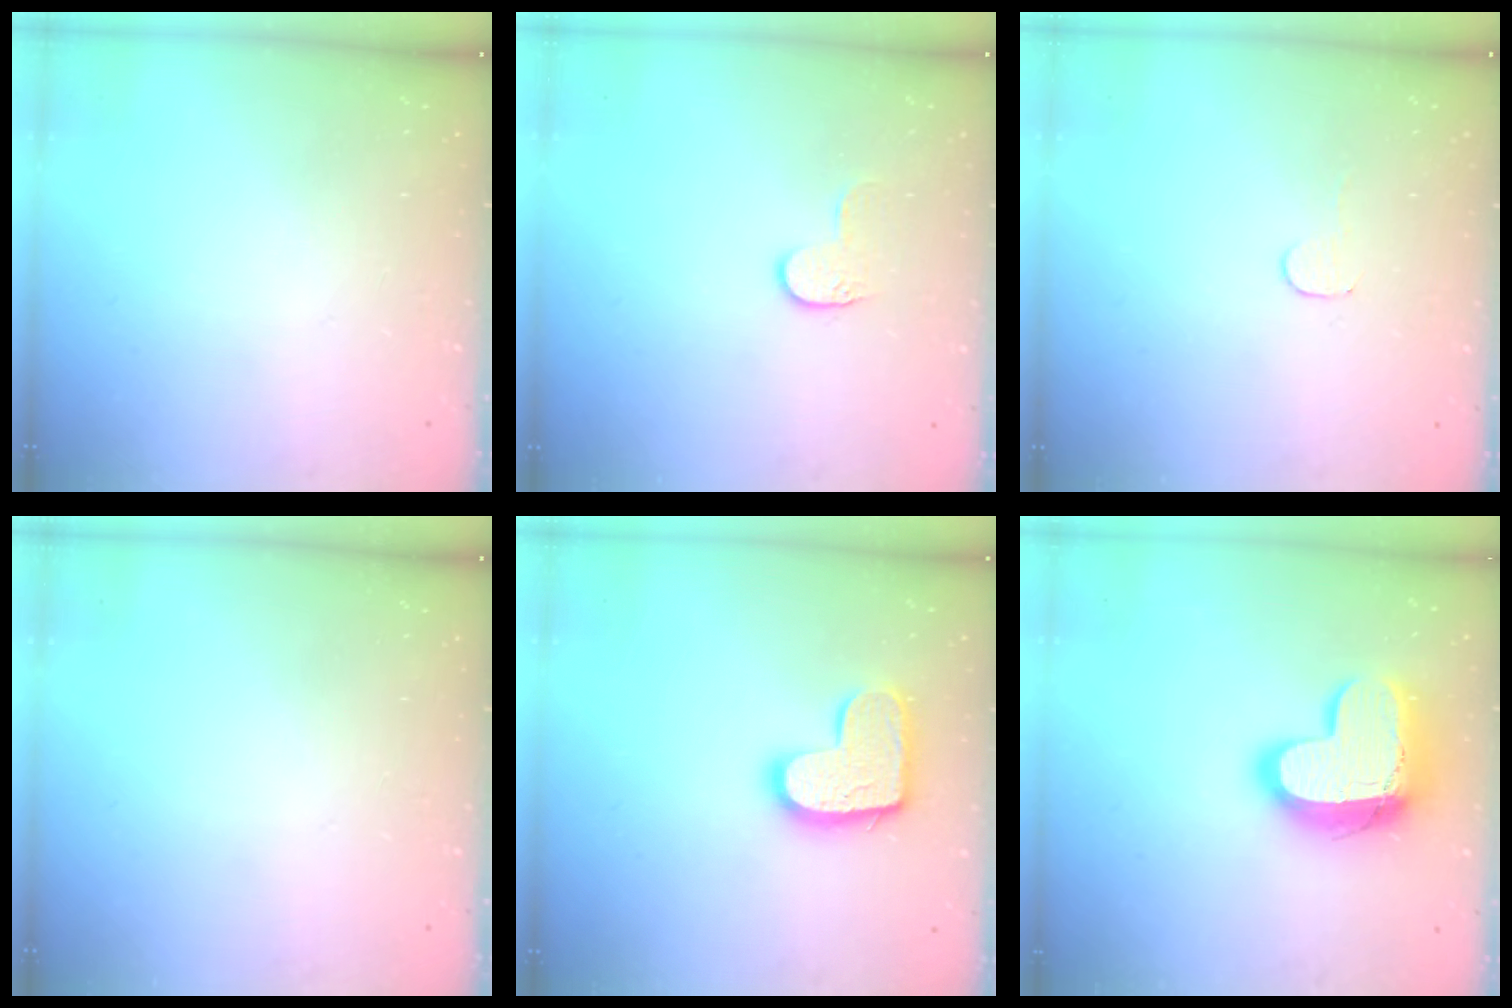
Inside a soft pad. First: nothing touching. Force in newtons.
{"total": 4.6, "press": 4.6, "slide": 0.3}
{"total": 2.8, "press": 2.8, "slide": 0.2}
{"total": 0.0}
{"total": 14.2, "press": 14.2, "slide": 0.8}
{"total": 16.2, "press": 16.1, "slide": 1.3}